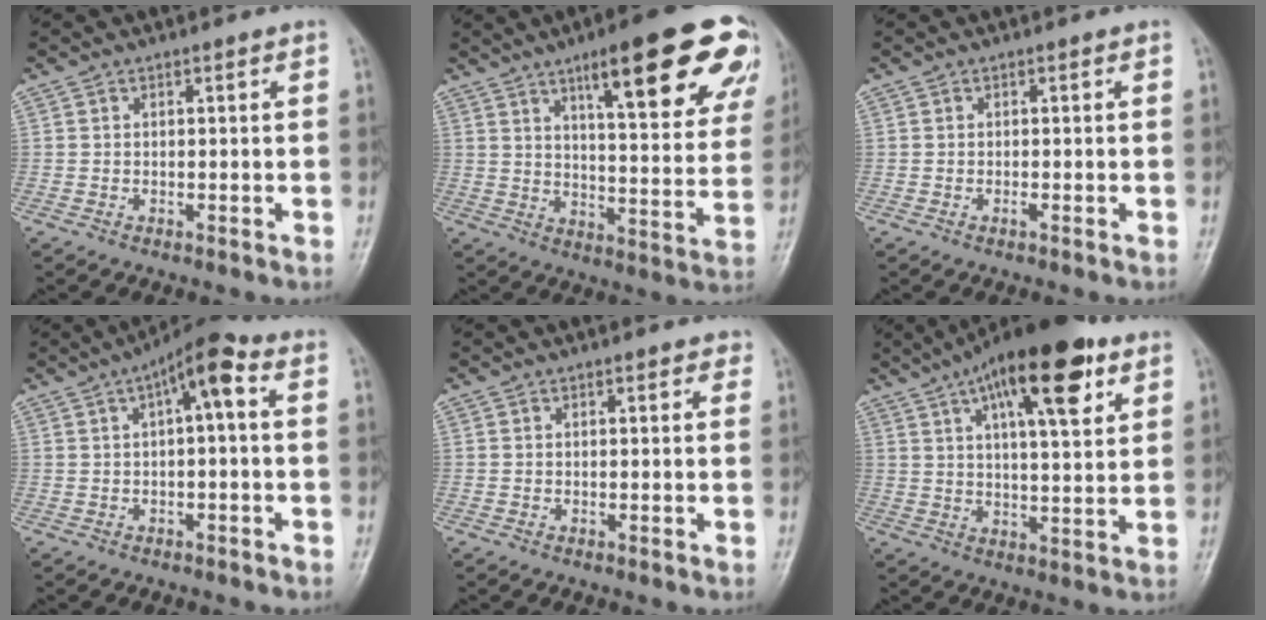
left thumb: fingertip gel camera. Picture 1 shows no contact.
{"total": 23.6, "force": [12.7, 5.8, 19.0], "torque": [-0.225, -0.036, 0.177]}
{"total": 0.6, "force": [-0.2, 0.2, 0.6], "torque": [-0.007, 0.000, -0.004]}
{"total": 7.4, "force": [1.8, 2.4, 6.7], "torque": [-0.098, 0.031, 0.017]}
{"total": 1.3, "force": [0.7, 0.7, 0.8], "torque": [0.000, 0.000, 0.003]}
{"total": 18.1, "force": [9.0, 5.9, 14.5], "torque": [-0.208, -0.016, 0.138]}